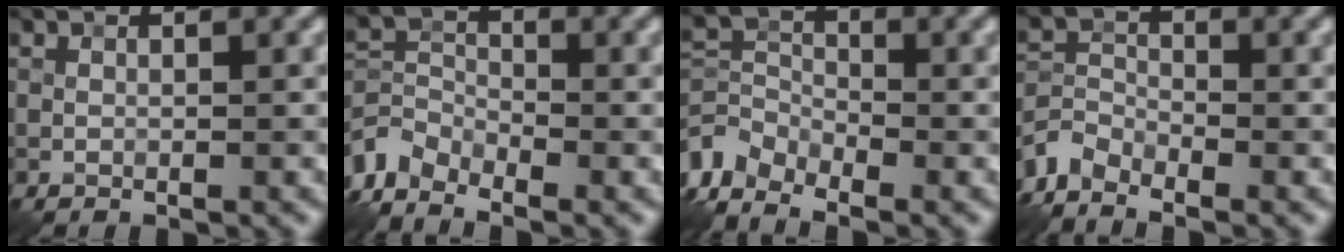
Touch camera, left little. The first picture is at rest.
{"total": 5.1, "force": [-3.8, 2.7, 2.0], "torque": [-0.043, -0.007, -0.089]}
{"total": 5.8, "force": [-3.8, 3.4, 2.7], "torque": [-0.058, -0.004, -0.090]}
{"total": 3.8, "force": [-3.2, 1.6, 1.2], "torque": [-0.023, -0.004, -0.077]}